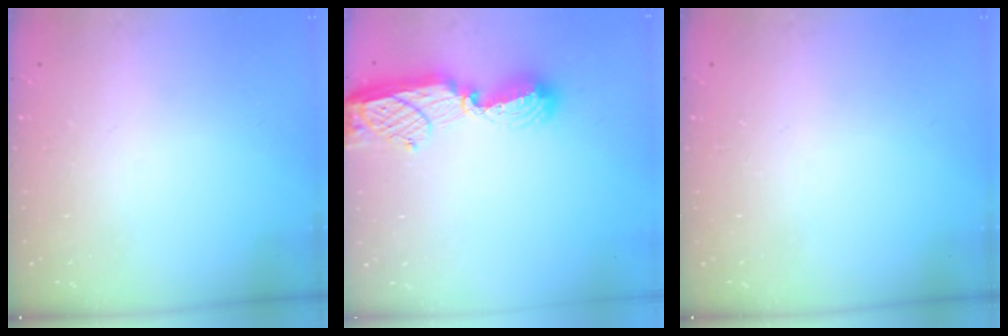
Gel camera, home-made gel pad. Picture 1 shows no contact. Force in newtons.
{"total": 10.7, "press": 10.7, "slide": 1.0}
{"total": 0.0}